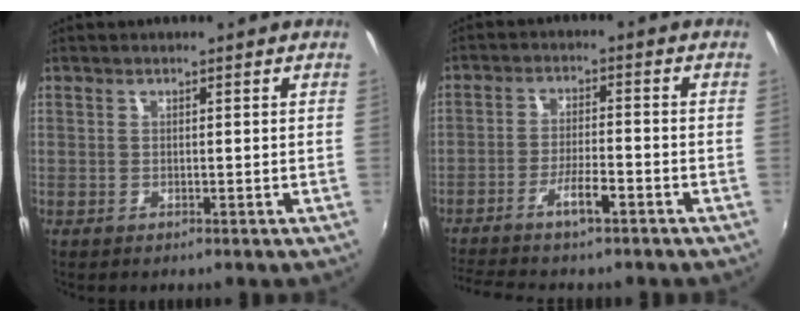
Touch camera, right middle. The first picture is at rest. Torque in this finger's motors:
{"motor_torque": [1.07, -1.07, 0.31, 0.07]}